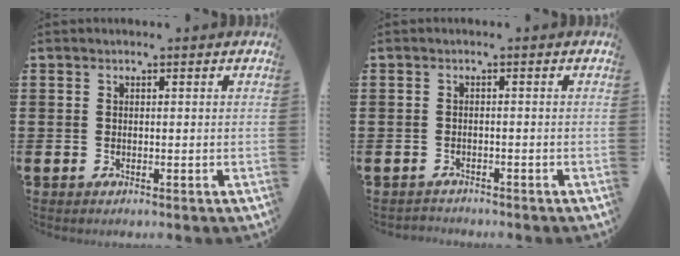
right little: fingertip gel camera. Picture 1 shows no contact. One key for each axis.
{"total": 0.9, "fx": -0.9, "fy": 0.1, "fz": -0.1, "tx": 0.000, "ty": 0.000, "tz": -0.019}